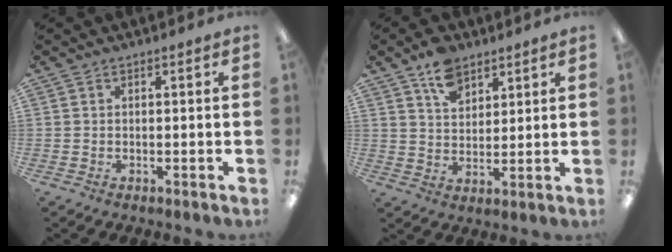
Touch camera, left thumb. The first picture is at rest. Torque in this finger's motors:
{"motor_torque": [1.30, 0.74, 0.89, -0.67, 0.02]}